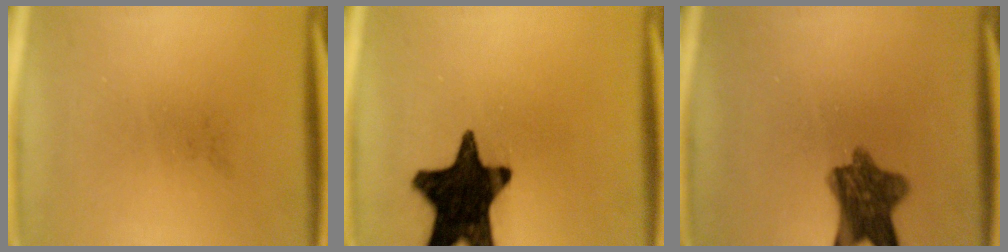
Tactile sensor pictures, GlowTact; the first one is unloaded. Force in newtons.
{"total": 19.2}
{"total": 8.6}